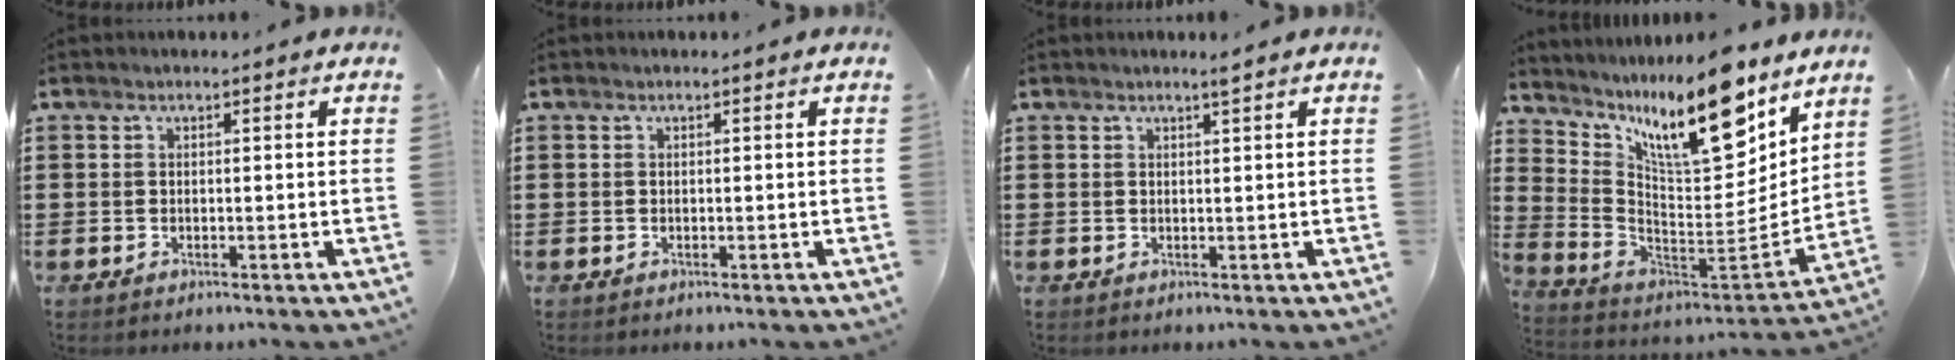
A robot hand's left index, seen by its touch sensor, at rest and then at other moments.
{"total": 0.0}
{"total": 1.2, "force": [1.0, -0.1, 0.7], "torque": [-0.014, -0.001, 0.018]}
{"total": 13.9, "force": [10.2, 2.9, 9.1], "torque": [-0.182, -0.062, 0.173]}